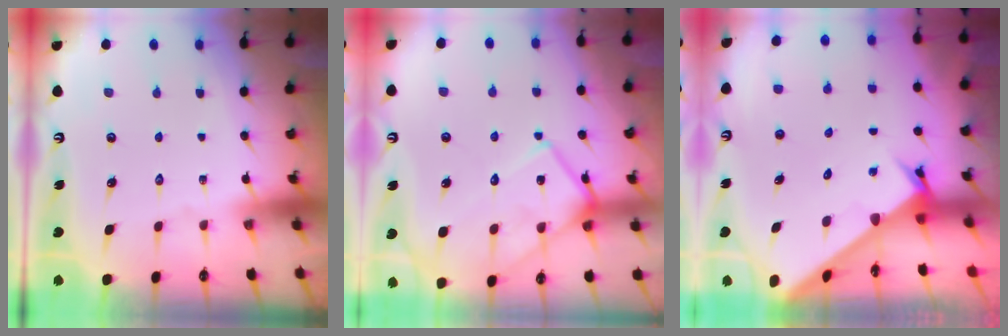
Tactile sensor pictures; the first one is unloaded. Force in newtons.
{"total": 13.8, "press": 13.8, "slide": 1.0}
{"total": 2.8, "press": 2.8, "slide": 0.3}